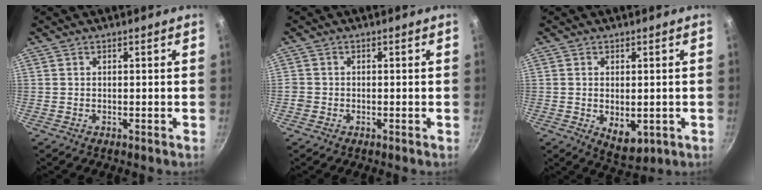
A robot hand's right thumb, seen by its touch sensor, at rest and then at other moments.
{"total": 1.4, "force": [-0.5, 1.3, 0.4], "torque": [-0.007, 0.001, -0.011]}
{"total": 6.5, "force": [-1.0, 3.8, 5.1], "torque": [-0.068, -0.011, -0.003]}